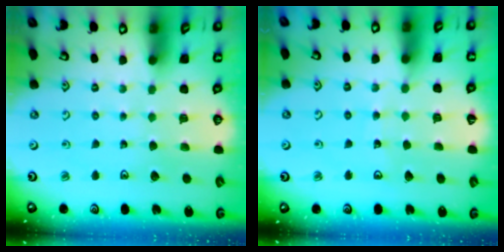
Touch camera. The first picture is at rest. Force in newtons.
{"total": 5.4, "press": 5.3, "slide": 0.5}